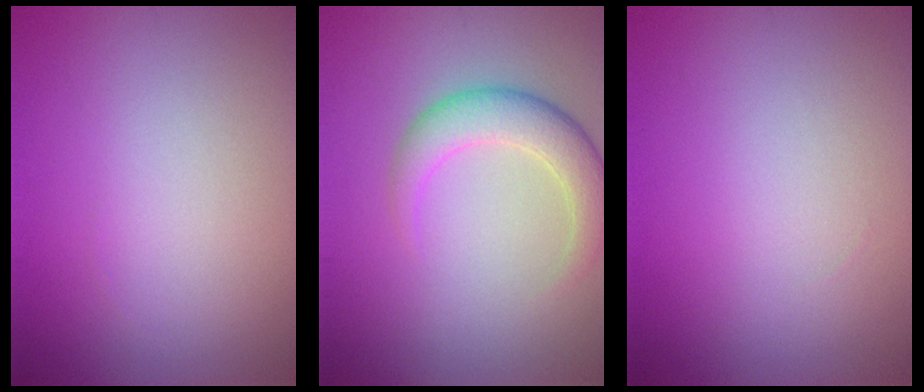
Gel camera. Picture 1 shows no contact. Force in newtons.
{"total": 3.7, "press": 3.7, "slide": 0.1}
{"total": 0.0}